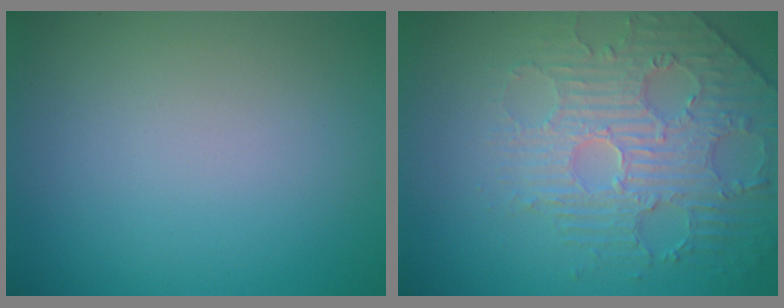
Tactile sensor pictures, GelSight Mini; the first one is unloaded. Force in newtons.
{"total": 4.7, "press": 4.0, "slide": 2.6}